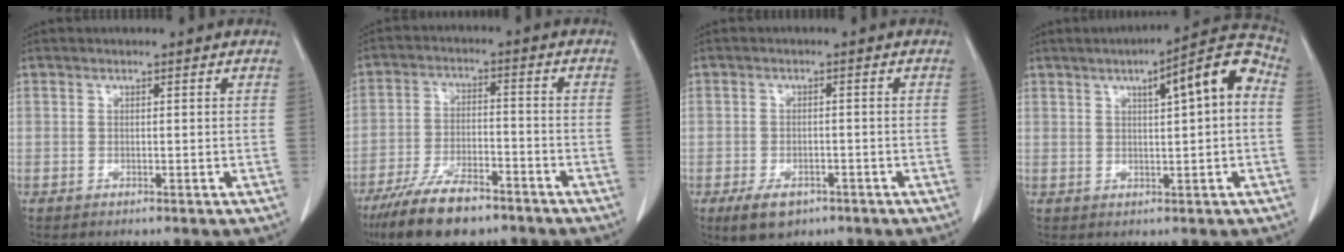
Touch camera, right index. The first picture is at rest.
{"total": 13.0, "force": [-9.4, 4.5, 7.7], "torque": [-0.144, -0.010, -0.166]}
{"total": 6.0, "force": [-3.6, 3.6, 3.3], "torque": [-0.060, -0.004, -0.050]}
{"total": 10.6, "force": [2.5, 2.1, 10.1], "torque": [-0.140, 0.032, 0.032]}